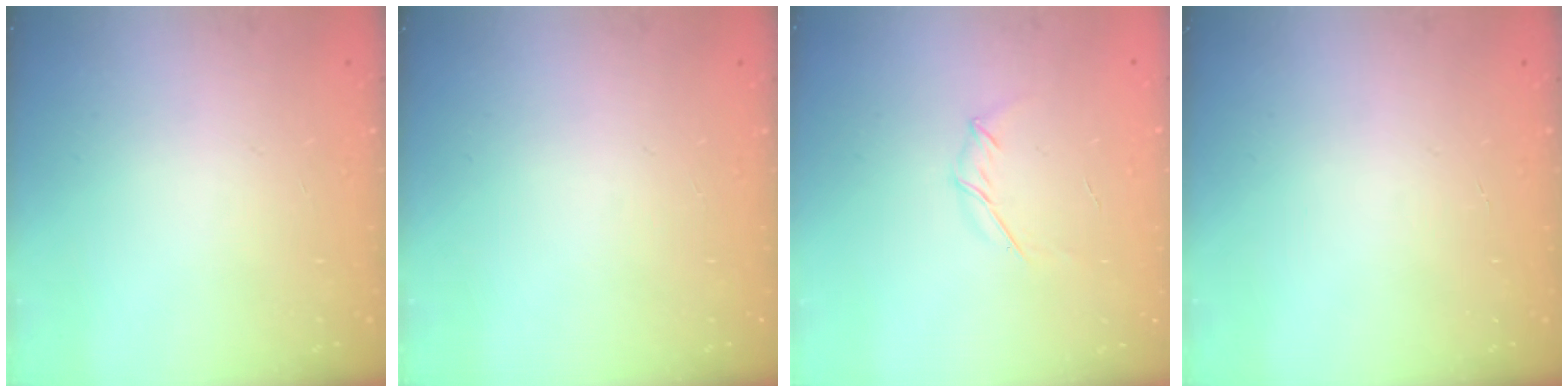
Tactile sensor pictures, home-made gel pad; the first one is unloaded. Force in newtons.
{"total": 0.0}
{"total": 3.7, "press": 3.6, "slide": 1.0}
{"total": 0.0}